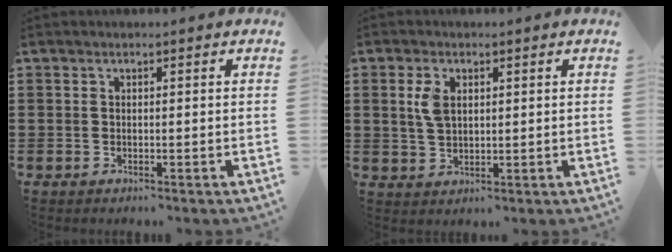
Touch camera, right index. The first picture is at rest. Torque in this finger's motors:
{"motor_torque": [0.10, -0.06, 0.13, 0.09]}